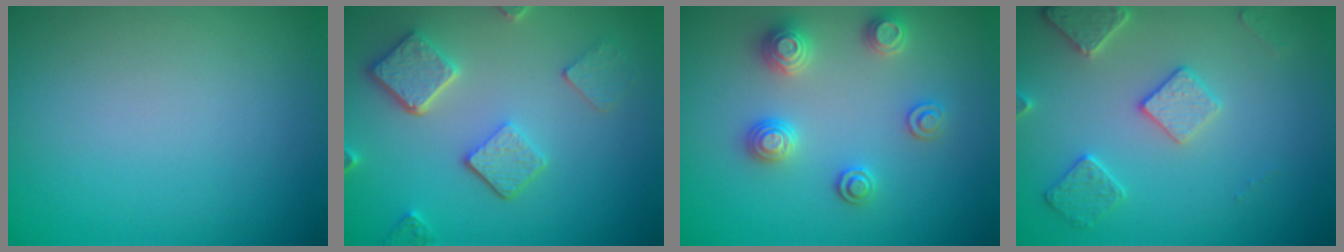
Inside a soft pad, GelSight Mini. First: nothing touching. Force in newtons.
{"total": 4.9, "press": 3.8, "slide": 3.1}
{"total": 2.9, "press": 2.8, "slide": 0.6}
{"total": 3.2, "press": 3.1, "slide": 0.8}